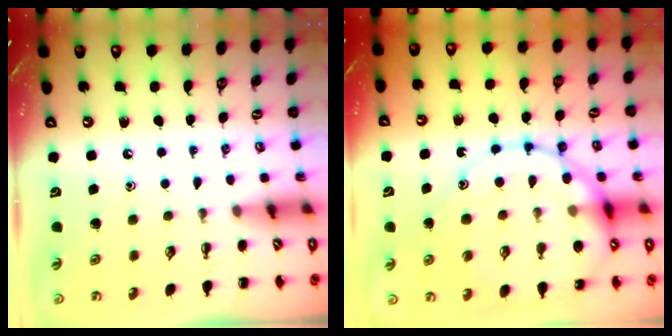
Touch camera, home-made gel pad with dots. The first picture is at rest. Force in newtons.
{"total": 21.0, "press": 20.8, "slide": 2.9}